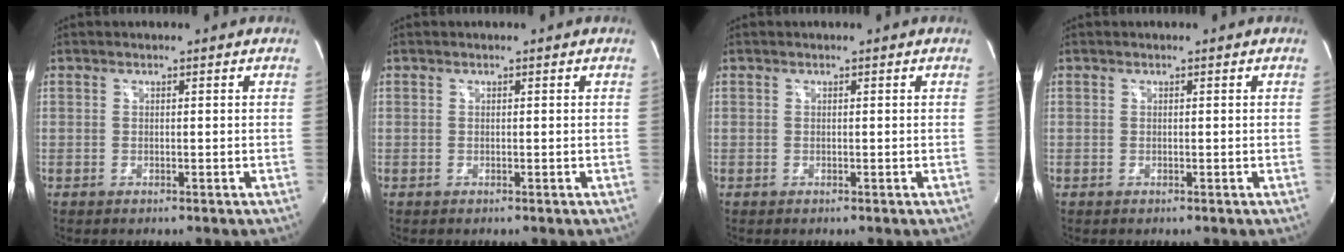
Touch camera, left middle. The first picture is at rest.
{"total": 0.0}
{"total": 0.0}
{"total": 0.0}